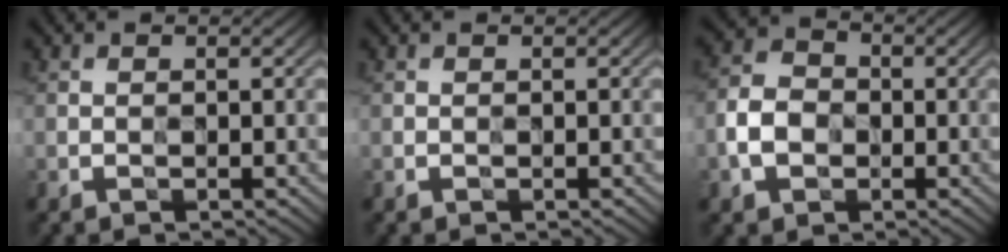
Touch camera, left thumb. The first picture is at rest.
{"total": 0.0}
{"total": 4.9, "force": [-1.4, 3.8, 2.7], "torque": [-0.066, 0.000, -0.034]}